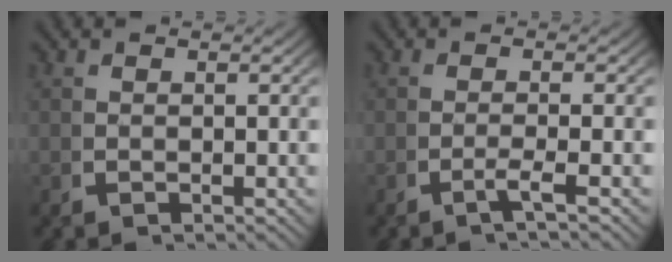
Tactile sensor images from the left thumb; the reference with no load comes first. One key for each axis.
{"total": 2.1, "fx": -0.9, "fy": -0.3, "fz": 1.9, "tx": -0.042, "ty": 0.006, "tz": -0.023}